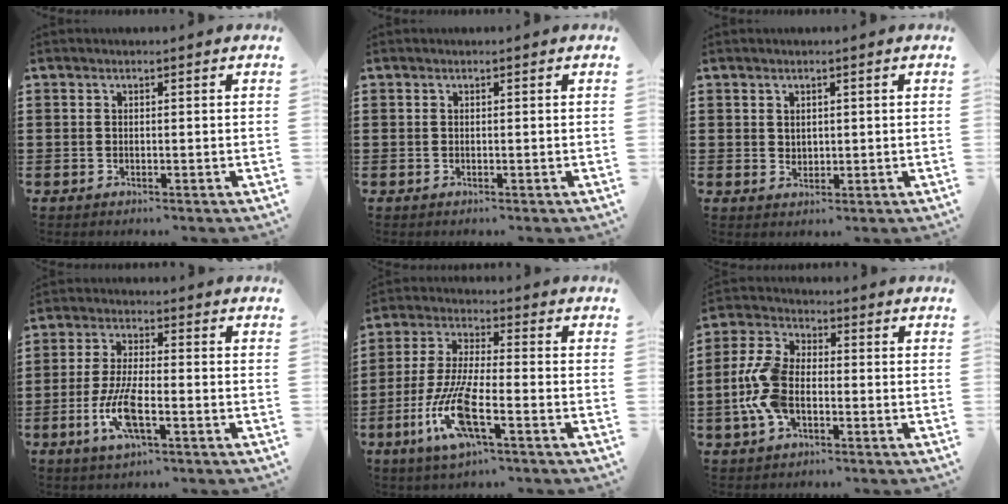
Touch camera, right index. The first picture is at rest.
{"total": 0.0}
{"total": 1.6, "force": [1.1, 1.1, 0.3], "torque": [-0.009, 0.004, 0.022]}
{"total": 7.9, "force": [-2.9, 2.3, 7.0], "torque": [-0.161, -0.018, -0.057]}
{"total": 10.5, "force": [-5.1, 2.2, 8.9], "torque": [-0.212, -0.018, -0.101]}
{"total": 8.5, "force": [-1.8, 4.9, 6.7], "torque": [-0.182, -0.006, -0.046]}